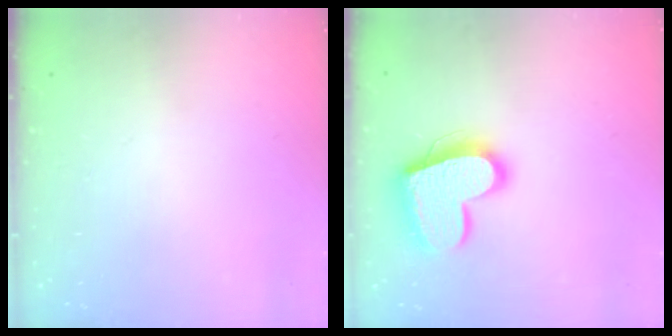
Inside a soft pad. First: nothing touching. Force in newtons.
{"total": 19.3, "press": 19.2, "slide": 1.5}